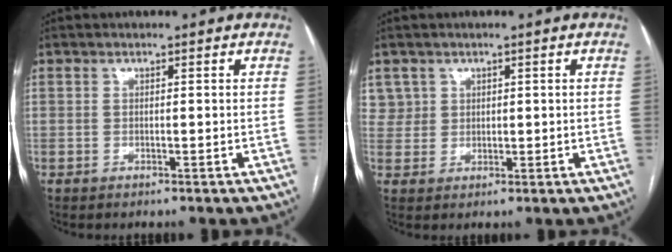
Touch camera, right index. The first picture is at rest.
{"total": 3.2, "force": [1.6, 2.8, -0.3], "torque": [0.020, 0.009, 0.027]}